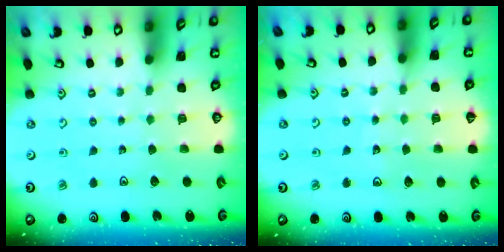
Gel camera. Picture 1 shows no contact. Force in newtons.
{"total": 6.0, "press": 5.8, "slide": 1.7}